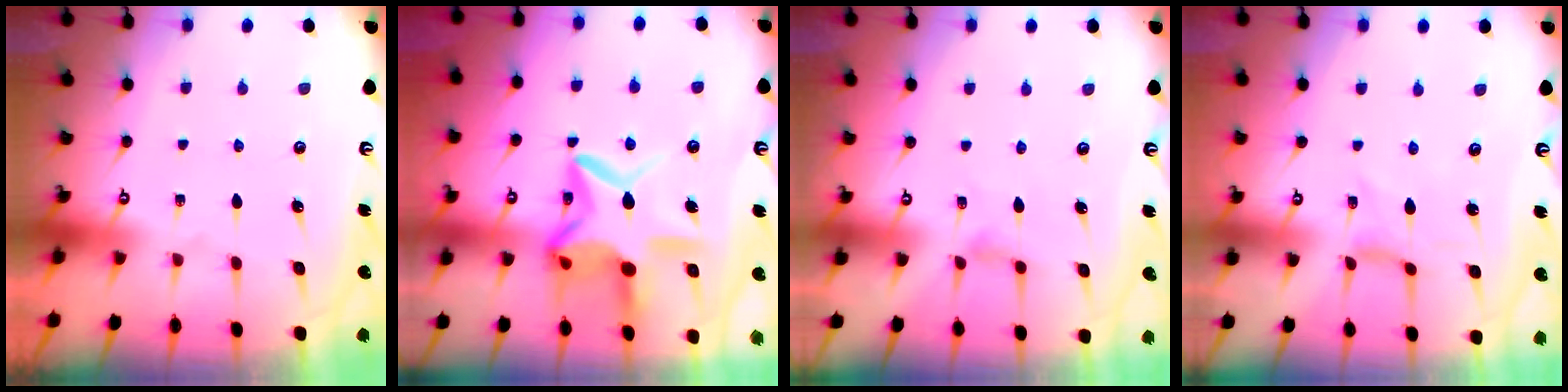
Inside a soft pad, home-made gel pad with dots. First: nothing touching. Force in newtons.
{"total": 15.7, "press": 15.6, "slide": 1.2}
{"total": 0.6, "press": 0.5, "slide": 0.2}
{"total": 0.0}